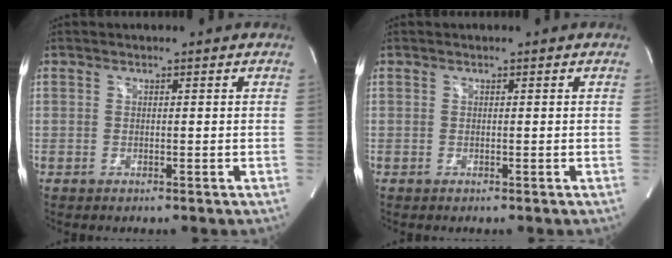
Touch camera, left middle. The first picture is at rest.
{"total": 0.0}